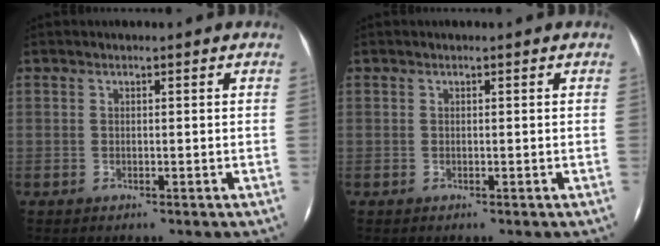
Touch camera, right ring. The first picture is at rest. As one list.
[{"total": 0.0}]